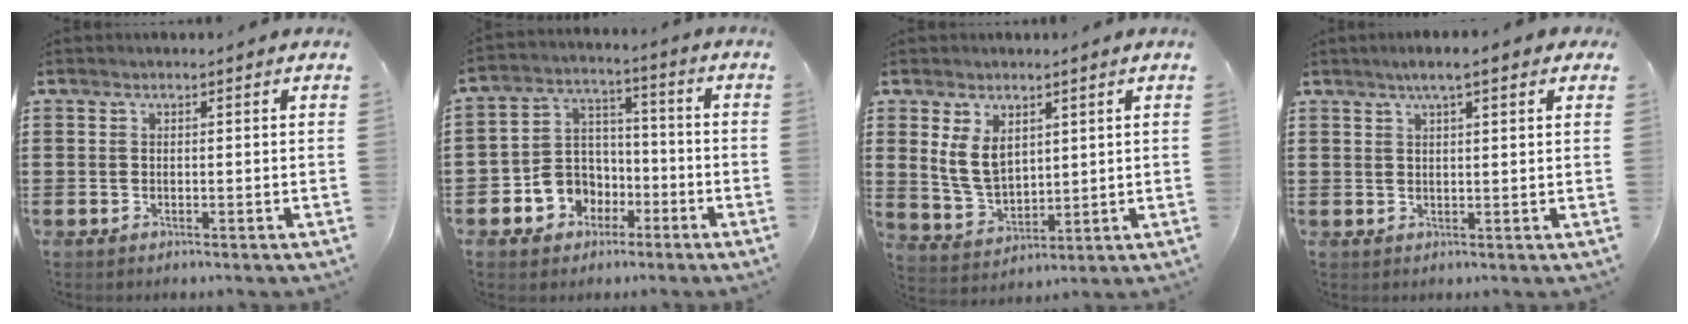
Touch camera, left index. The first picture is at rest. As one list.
[{"total": 7.0, "force": [-3.2, 6.1, 1.3], "torque": [-0.050, 0.013, -0.062]}, {"total": 6.3, "force": [2.6, 4.1, 4.1], "torque": [-0.106, 0.005, 0.045]}, {"total": 3.8, "force": [2.3, 0.5, 3.0], "torque": [-0.065, 0.006, 0.040]}]